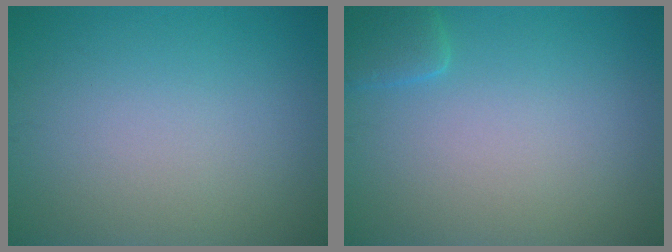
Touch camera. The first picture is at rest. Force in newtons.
{"total": 1.6, "press": 1.6, "slide": 0.2}